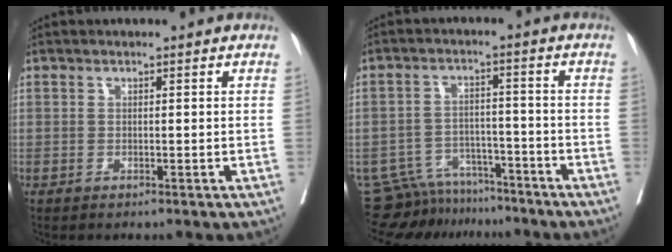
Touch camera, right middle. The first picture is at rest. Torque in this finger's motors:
{"motor_torque": [-0.72, -0.57, -0.21, -0.05]}